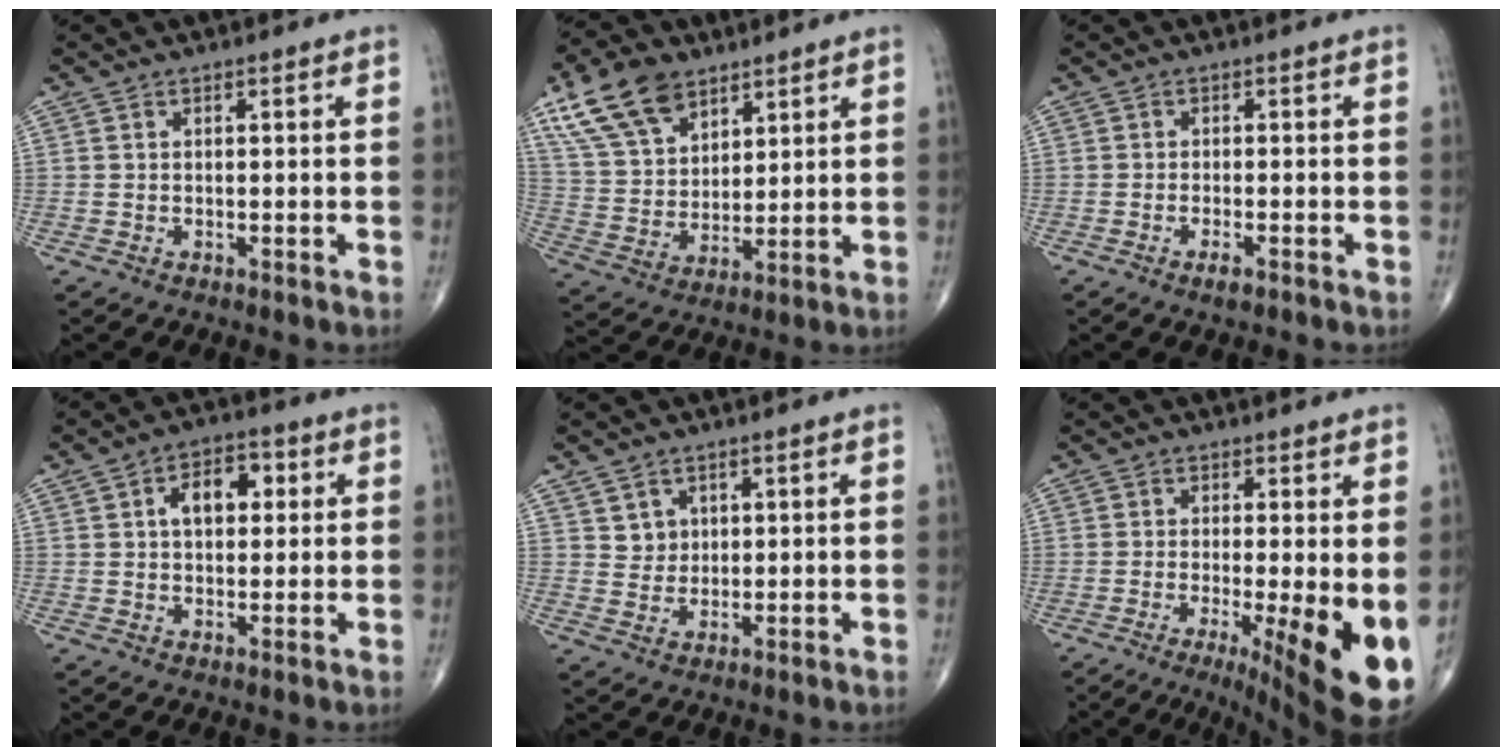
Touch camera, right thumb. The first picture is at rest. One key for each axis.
{"total": 14.4, "fx": 8.8, "fy": 8.4, "fz": 7.8, "tx": -0.128, "ty": -0.023, "tz": 0.171}
{"total": 2.0, "fx": -1.2, "fy": 0.5, "fz": 1.5, "tx": -0.029, "ty": 0.002, "tz": -0.023}
{"total": 7.7, "fx": 1.8, "fy": 4.8, "fz": 5.7, "tx": -0.066, "ty": 0.012, "tz": 0.023}
{"total": 3.3, "fx": 1.6, "fy": 2.8, "fz": 0.5, "tx": 0.010, "ty": -0.012, "tz": 0.031}
{"total": 15.0, "fx": -3.7, "fy": 3.9, "fz": 14.0, "tx": -0.158, "ty": -0.023, "tz": -0.038}